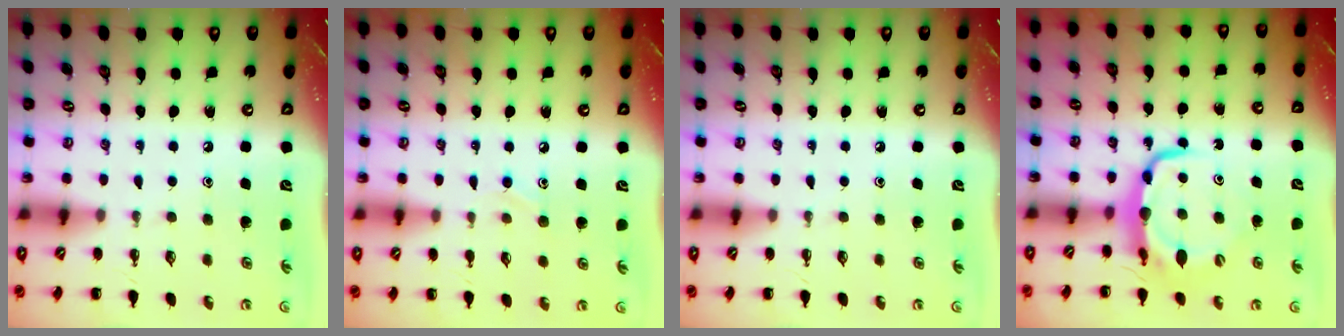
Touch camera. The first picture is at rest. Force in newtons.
{"total": 5.9, "press": 5.5, "slide": 2.1}
{"total": 0.0}
{"total": 7.8, "press": 7.7, "slide": 1.3}